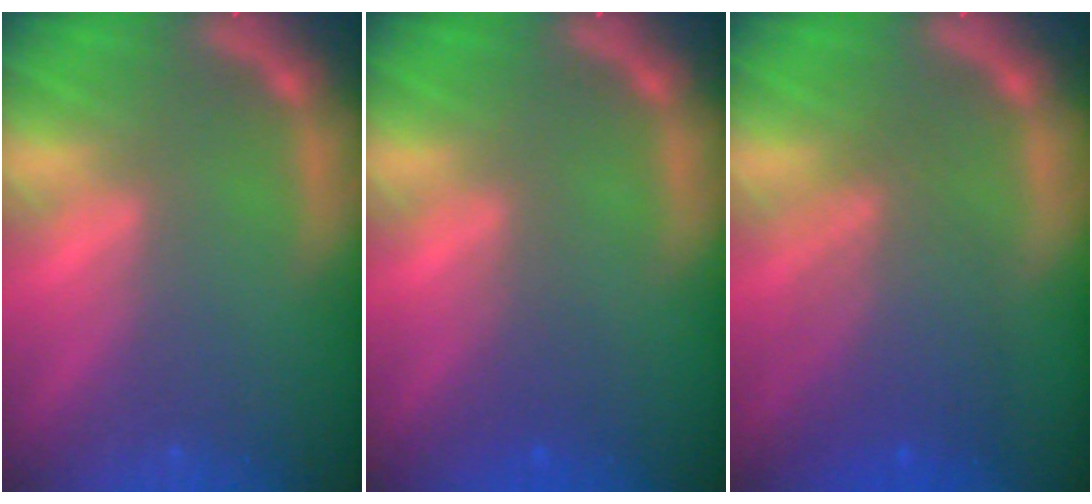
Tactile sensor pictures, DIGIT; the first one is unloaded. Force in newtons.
{"total": 1.5}
{"total": 5.5}